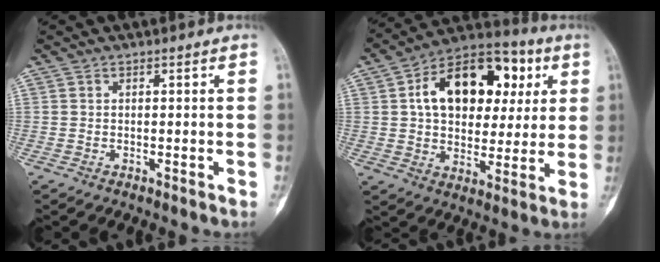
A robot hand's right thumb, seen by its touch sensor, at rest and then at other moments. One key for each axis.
{"total": 20.5, "fx": 5.4, "fy": 13.4, "fz": 14.6, "tx": -0.182, "ty": 0.015, "tz": 0.079}